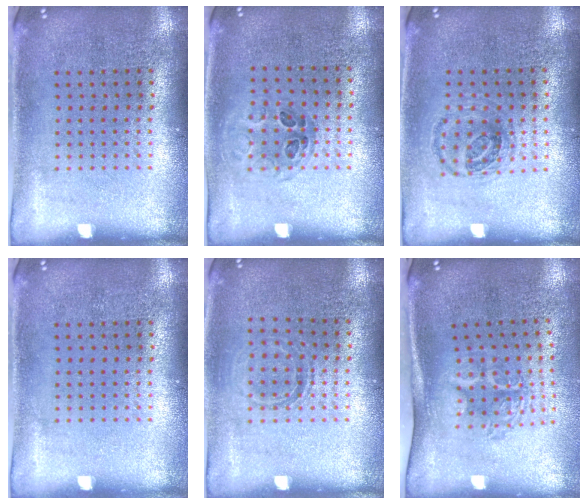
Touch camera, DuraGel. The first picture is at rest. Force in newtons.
{"total": 1.0, "press": 0.7, "slide": 0.6}
{"total": 0.9, "press": 0.8, "slide": 0.4}
{"total": 0.0}
{"total": 1.0, "press": 0.9, "slide": 0.4}
{"total": 1.8, "press": 1.3, "slide": 1.3}